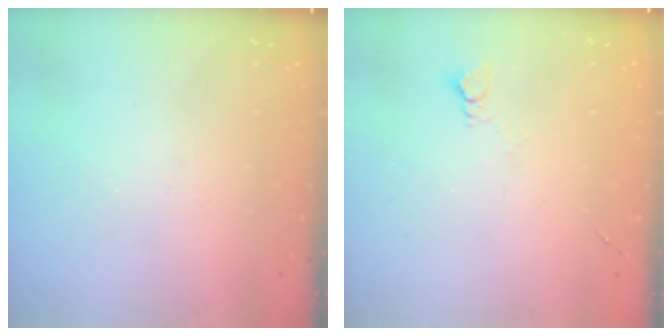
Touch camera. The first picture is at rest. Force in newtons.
{"total": 3.2, "press": 3.2, "slide": 0.4}